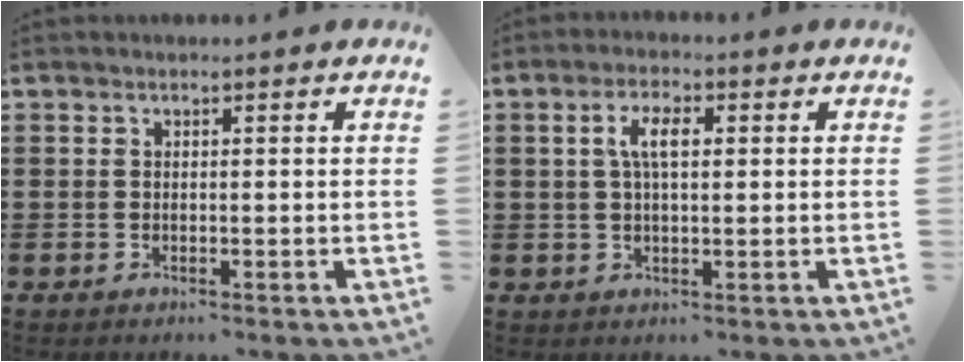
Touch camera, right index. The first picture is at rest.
{"total": 4.4, "force": [0.8, 1.7, 3.9], "torque": [-0.081, 0.011, 0.010]}